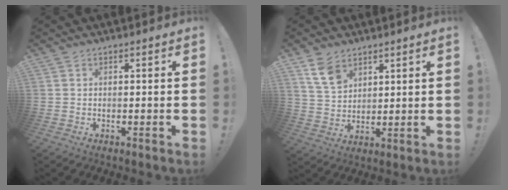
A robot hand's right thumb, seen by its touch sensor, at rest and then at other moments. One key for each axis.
{"total": 8.7, "fx": 5.7, "fy": 5.4, "fz": 3.8, "tx": -0.063, "ty": -0.029, "tz": 0.112}